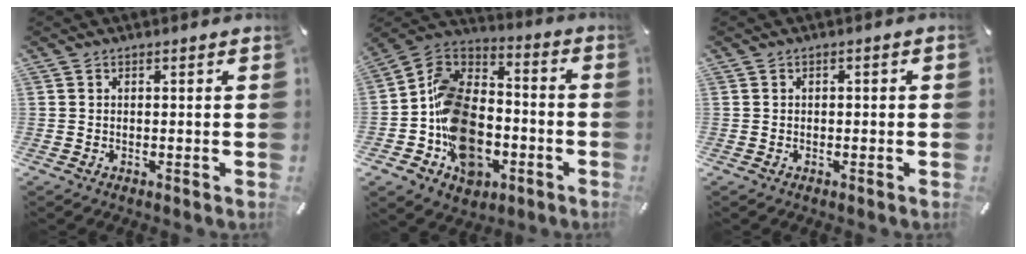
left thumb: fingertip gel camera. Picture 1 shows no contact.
{"total": 17.4, "force": [-6.5, 12.8, 9.9], "torque": [-0.203, 0.038, -0.112]}
{"total": 0.7, "force": [-0.3, 0.5, 0.5], "torque": [-0.009, 0.001, -0.006]}